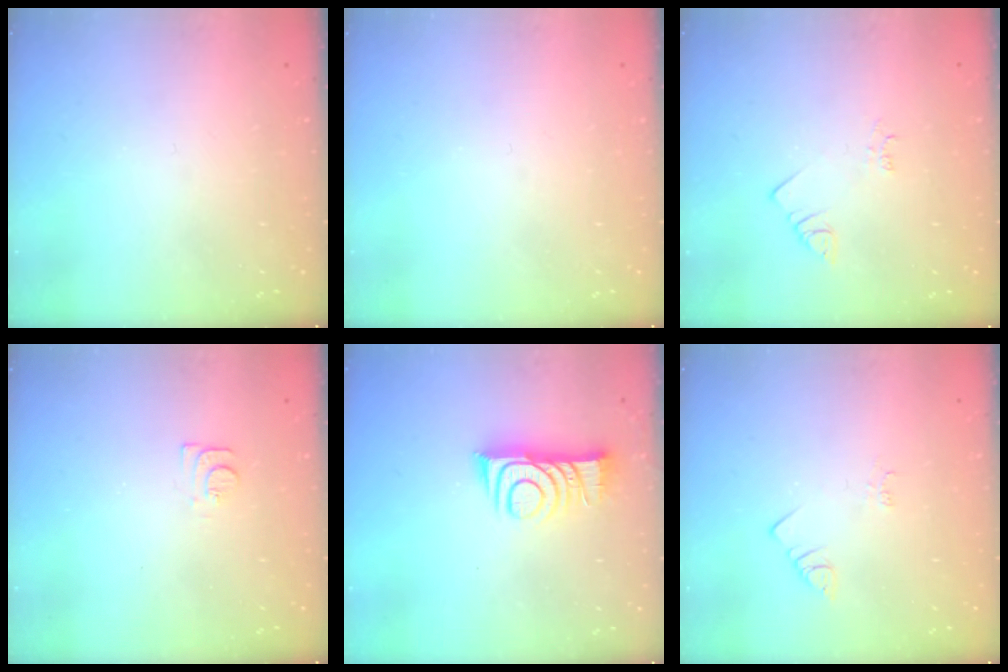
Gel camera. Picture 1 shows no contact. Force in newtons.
{"total": 0.0}
{"total": 2.5, "press": 2.5, "slide": 0.5}
{"total": 6.2, "press": 6.1, "slide": 0.6}
{"total": 10.2, "press": 10.2, "slide": 0.4}
{"total": 1.4, "press": 1.4, "slide": 0.3}